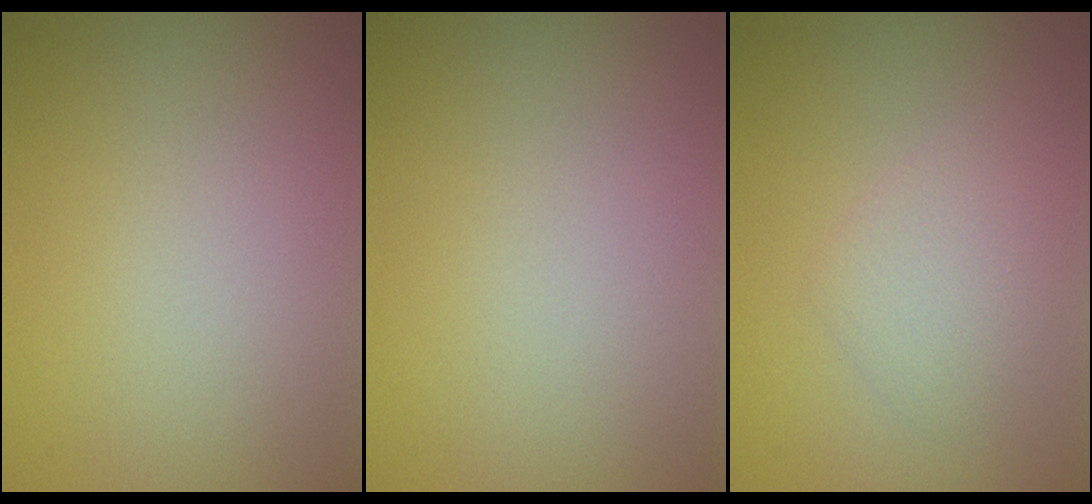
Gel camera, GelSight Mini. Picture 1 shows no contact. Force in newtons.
{"total": 0.0}
{"total": 2.1, "press": 2.1, "slide": 0.0}